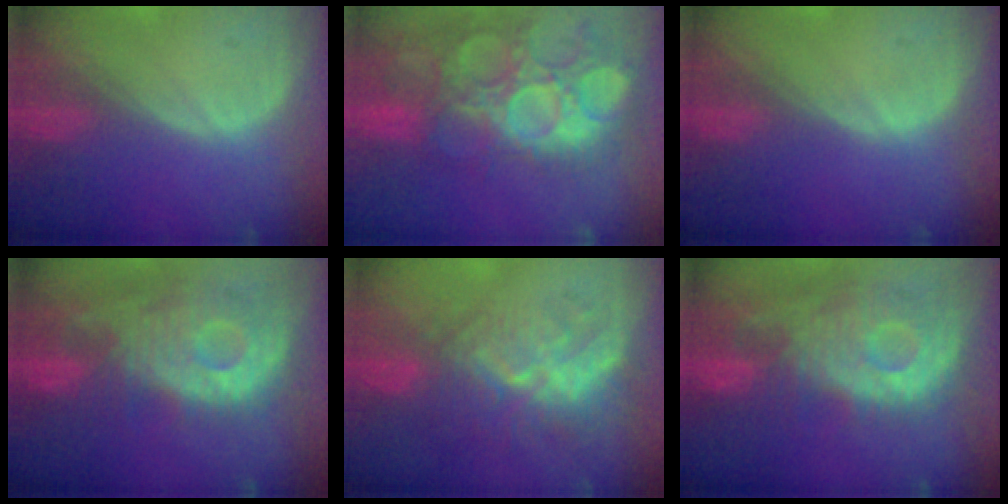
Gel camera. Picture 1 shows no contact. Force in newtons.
{"total": 14.5, "press": 12.8, "slide": 6.9}
{"total": 0.0}
{"total": 12.1, "press": 10.7, "slide": 5.5}
{"total": 9.6, "press": 8.6, "slide": 4.4}
{"total": 11.9, "press": 10.7, "slide": 5.3}